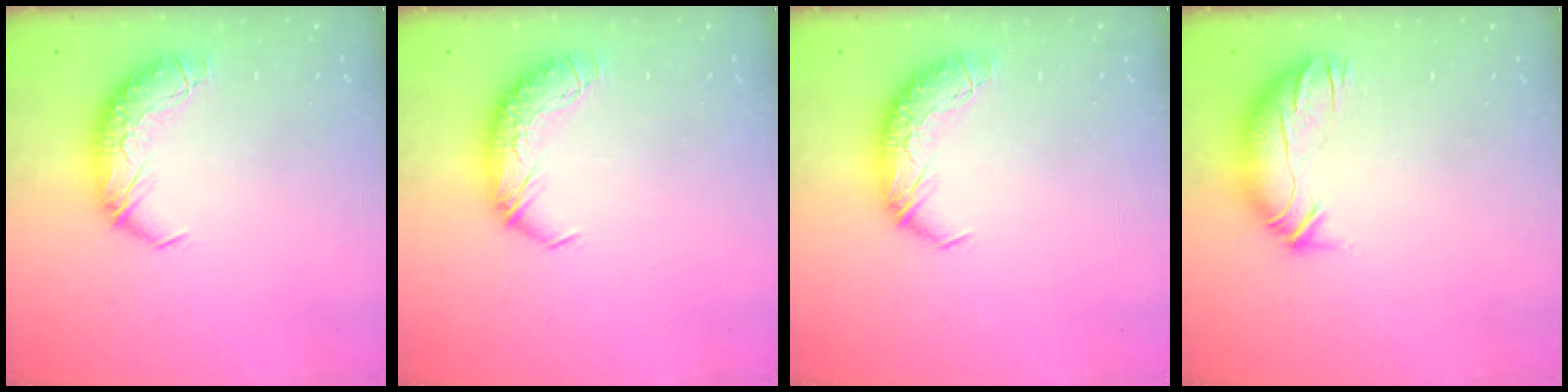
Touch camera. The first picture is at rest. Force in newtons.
{"total": 0.0}
{"total": 0.0}
{"total": 3.3, "press": 2.6, "slide": 2.1}